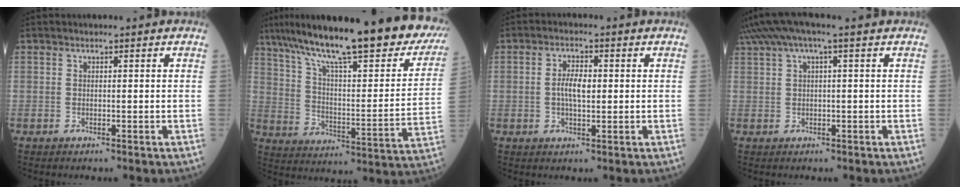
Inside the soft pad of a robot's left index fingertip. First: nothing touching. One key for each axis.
{"total": 31.8, "fx": 24.7, "fy": 5.8, "fz": 19.2, "tx": -0.287, "ty": -0.028, "tz": 0.334}
{"total": 3.9, "fx": 0.1, "fy": 1.5, "fz": 3.6, "tx": -0.076, "ty": 0.004, "tz": -0.001}
{"total": 6.5, "fx": 4.1, "fy": 0.4, "fz": 5.1, "tx": -0.103, "ty": 0.043, "tz": 0.075}